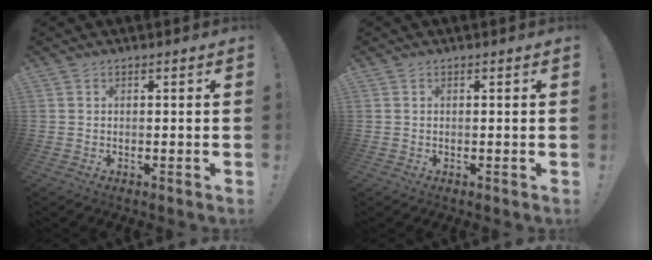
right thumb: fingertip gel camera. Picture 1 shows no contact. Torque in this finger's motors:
{"motor_torque": [0.12, 0.08, 0.16, -0.01, 0.00]}